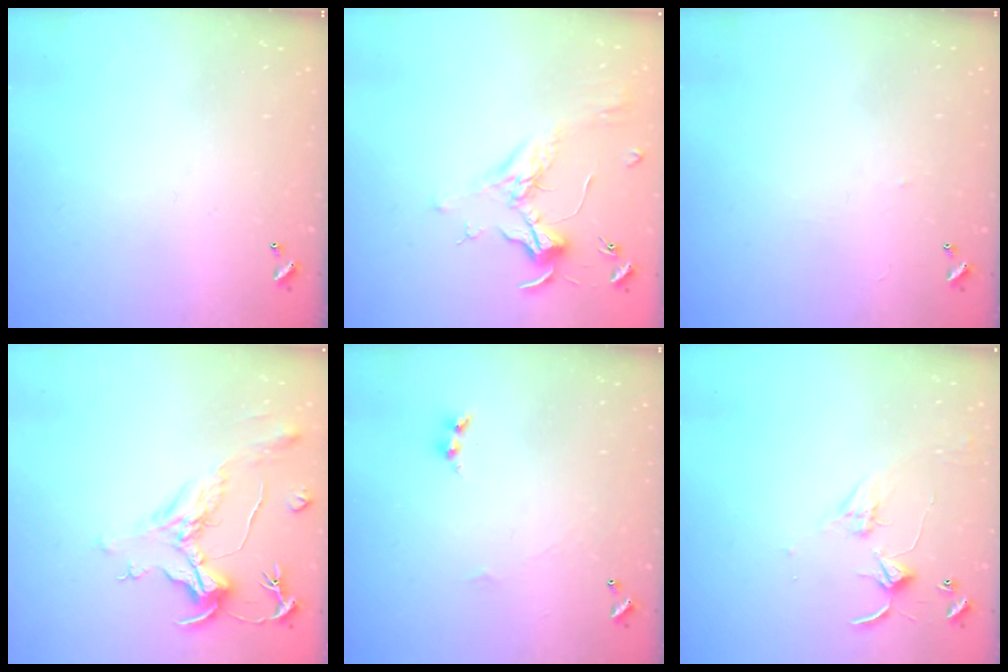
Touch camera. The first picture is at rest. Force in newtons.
{"total": 1.8, "press": 1.6, "slide": 0.8}
{"total": 0.5, "press": 0.3, "slide": 0.4}
{"total": 2.1, "press": 1.7, "slide": 1.3}
{"total": 1.7, "press": 1.6, "slide": 0.6}
{"total": 2.8, "press": 2.8, "slide": 0.4}